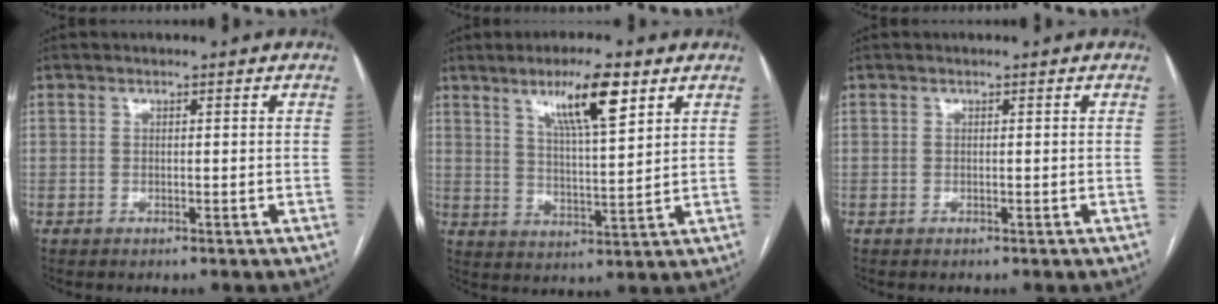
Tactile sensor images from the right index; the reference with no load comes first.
{"total": 9.7, "force": [5.6, 1.0, 7.8], "torque": [-0.138, 0.000, 0.098]}
{"total": 0.0}